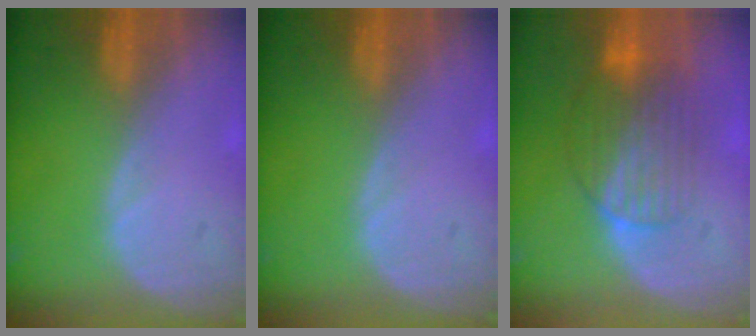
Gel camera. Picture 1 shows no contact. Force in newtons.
{"total": 0.0}
{"total": 8.0, "press": 7.6, "slide": 2.7}